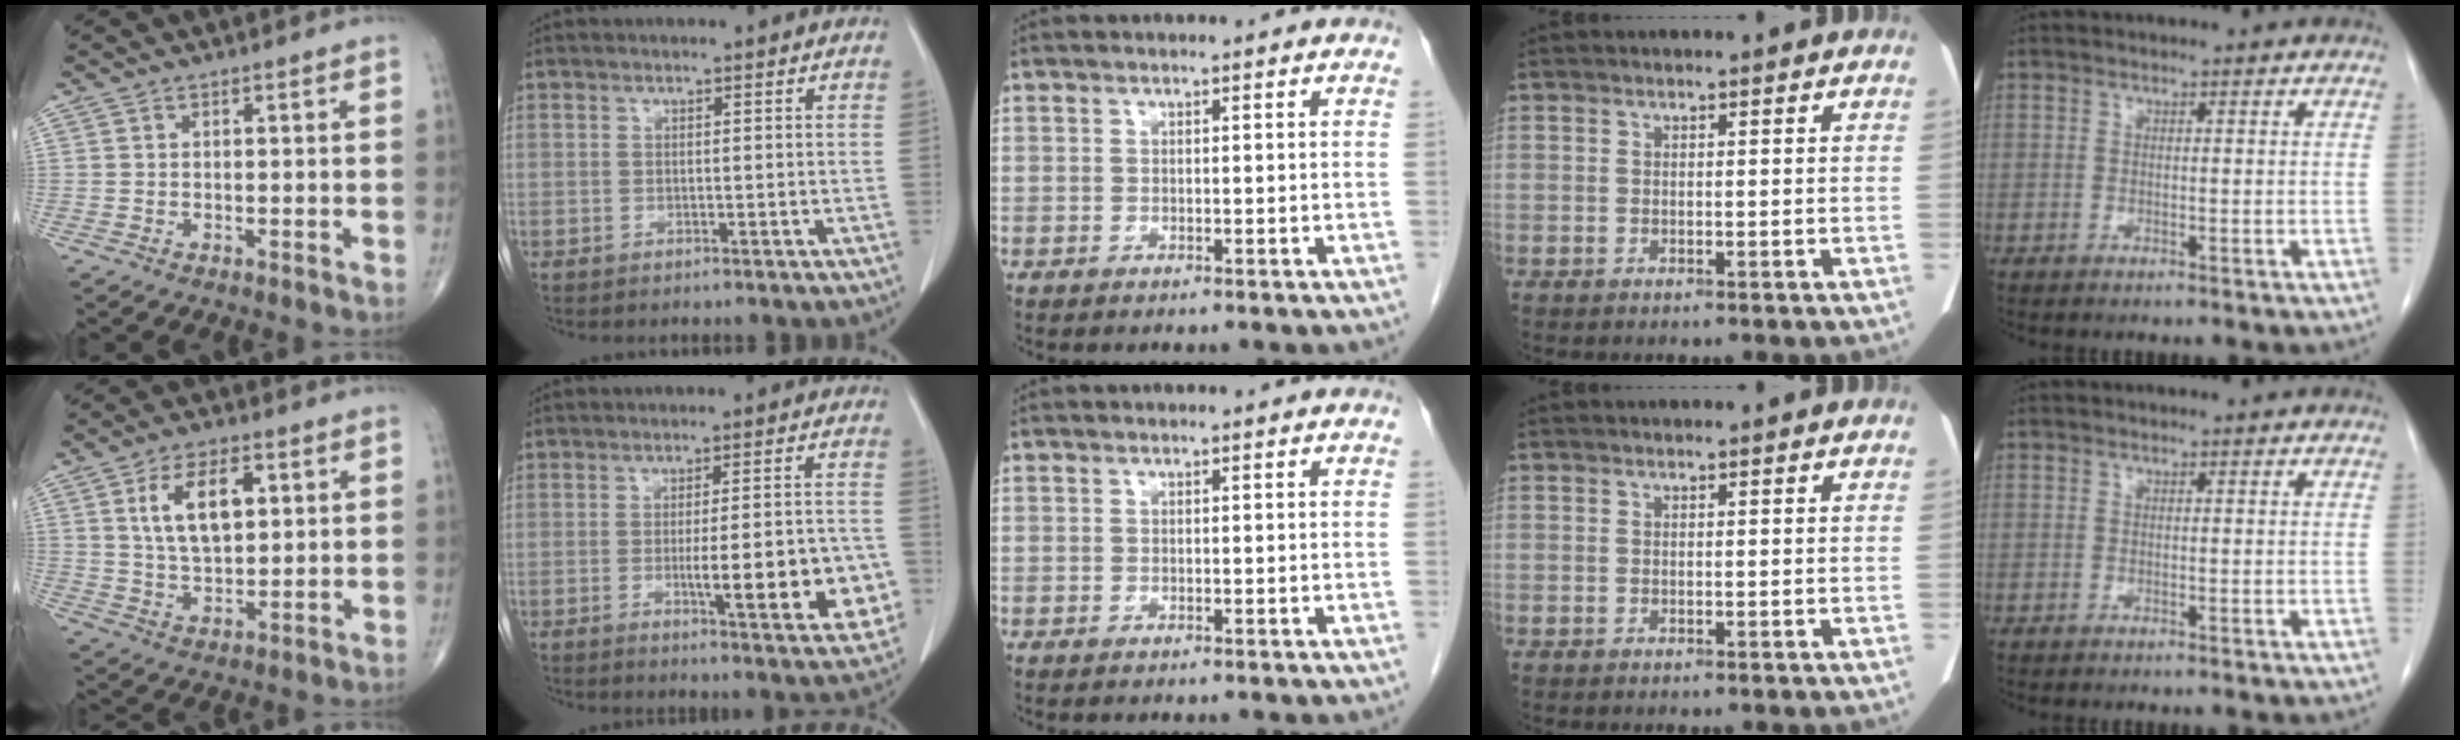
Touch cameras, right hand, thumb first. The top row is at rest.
{"thumb": {"total": 10.9, "force": [3.2, 5.7, 8.7], "torque": [-0.141, -0.007, 0.061]}, "index": {"total": 13.3, "force": [-3.3, 2.5, 12.6], "torque": [-0.146, 0.004, -0.036]}}